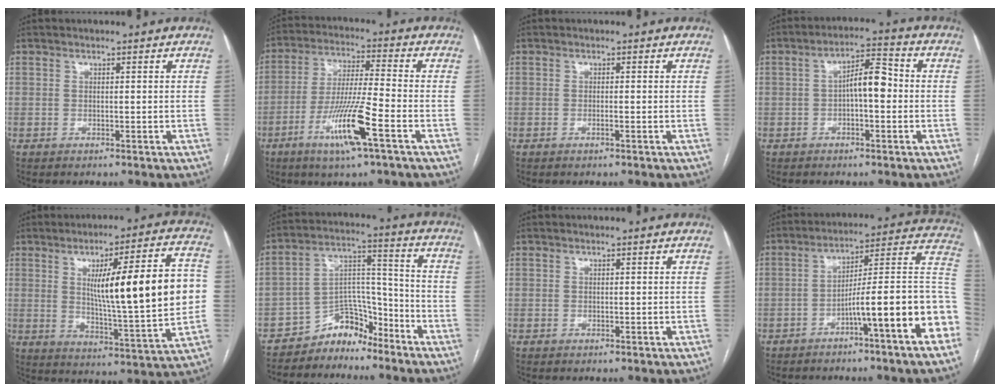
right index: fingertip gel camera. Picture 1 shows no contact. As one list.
[{"total": 12.0, "force": [-5.5, 0.0, 10.6], "torque": [-0.207, -0.016, -0.106]}, {"total": 0.6, "force": [-0.3, 0.0, 0.5], "torque": [-0.012, 0.000, -0.004]}, {"total": 6.2, "force": [-0.4, 1.9, 5.9], "torque": [-0.096, 0.028, -0.008]}, {"total": 20.1, "force": [2.3, 1.7, 19.9], "torque": [-0.290, 0.010, 0.033]}, {"total": 9.6, "force": [-8.7, 3.7, 1.9], "torque": [-0.021, 0.065, -0.151]}, {"total": 0.0}, {"total": 16.3, "force": [-6.4, 0.1, 14.9], "torque": [-0.166, 0.038, -0.094]}]